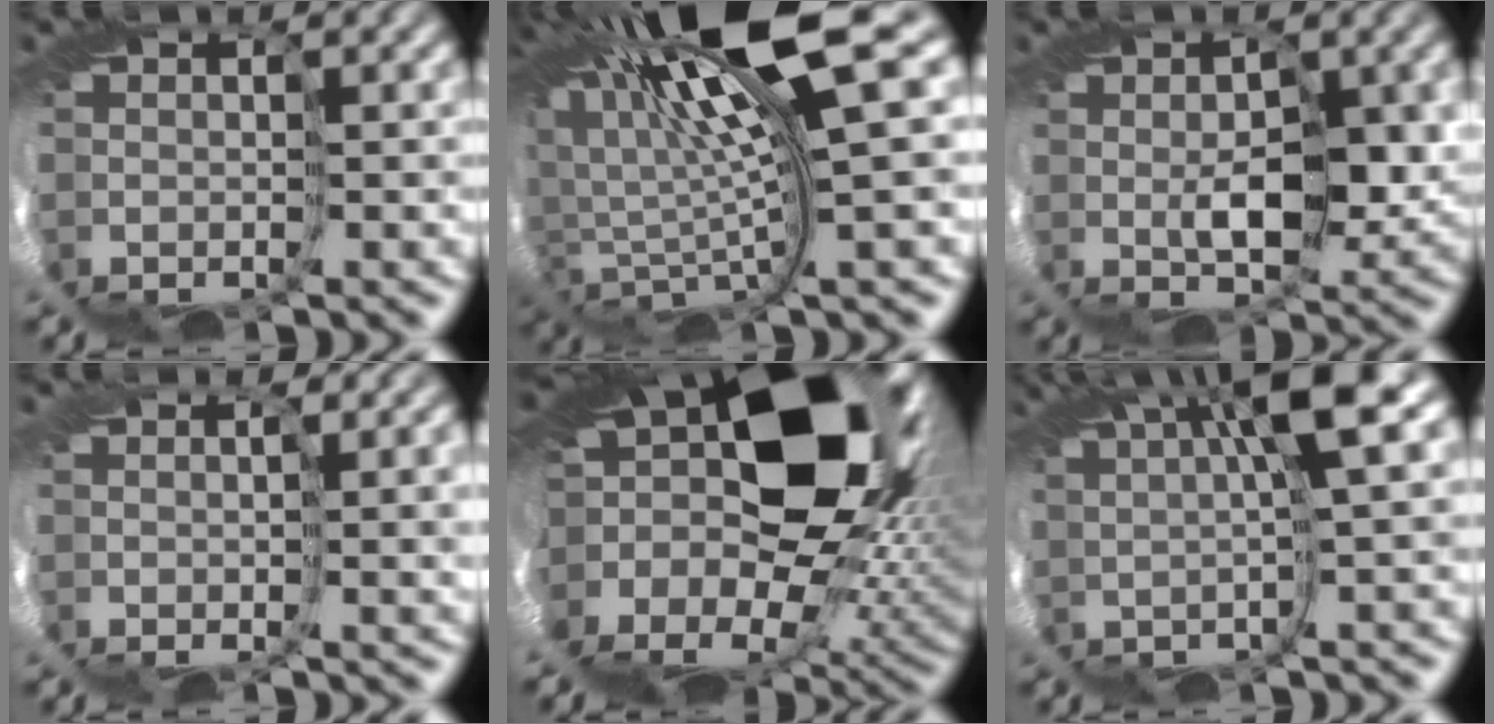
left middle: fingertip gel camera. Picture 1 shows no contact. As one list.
[{"total": 10.9, "force": [7.0, 0.3, 8.3], "torque": [-0.177, 0.008, 0.128]}, {"total": 2.8, "force": [1.4, 0.5, 2.4], "torque": [-0.047, 0.001, 0.020]}, {"total": 4.5, "force": [1.0, 2.1, 3.9], "torque": [-0.075, 0.002, 0.025]}, {"total": 15.9, "force": [5.1, 9.2, 11.9], "torque": [-0.217, -0.020, 0.105]}, {"total": 5.2, "force": [3.0, -2.3, 3.6], "torque": [-0.039, 0.023, 0.040]}]